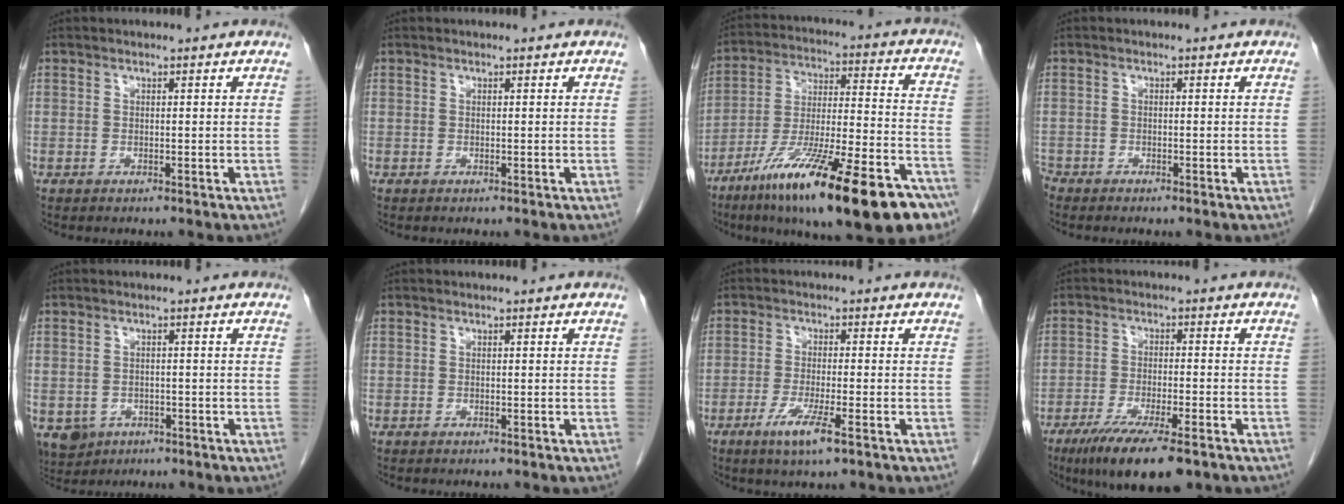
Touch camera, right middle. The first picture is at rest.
{"total": 0.0}
{"total": 26.9, "force": [-16.8, 4.3, 20.5], "torque": [-0.276, -0.020, -0.274]}
{"total": 1.3, "force": [-1.2, 0.4, 0.3], "torque": [-0.009, -0.003, -0.023]}
{"total": 6.4, "force": [-3.3, 5.1, 2.1], "torque": [-0.045, -0.002, -0.044]}
{"total": 0.0}
{"total": 5.4, "force": [-2.8, 0.1, 4.6], "torque": [-0.092, -0.015, -0.052]}
{"total": 11.3, "force": [-7.6, 2.0, 8.1], "torque": [-0.133, -0.025, -0.119]}